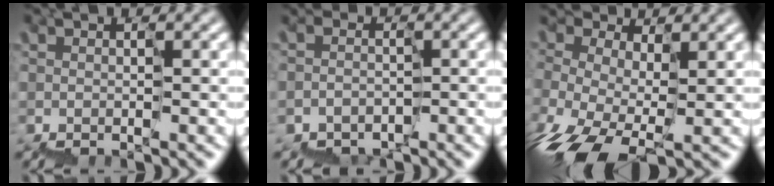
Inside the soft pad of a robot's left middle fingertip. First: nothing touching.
{"total": 2.4, "force": [-2.2, 0.8, -0.5], "torque": [0.004, 0.002, -0.030]}
{"total": 5.0, "force": [-2.2, 2.9, 3.4], "torque": [-0.096, -0.012, -0.034]}